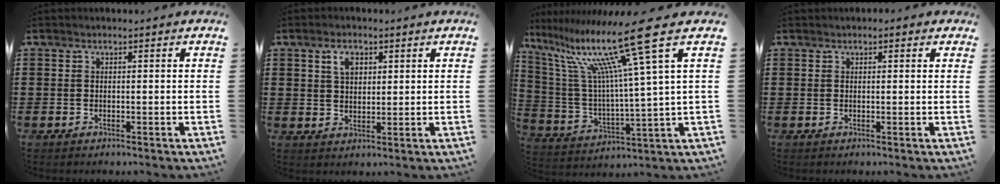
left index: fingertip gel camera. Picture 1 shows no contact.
{"total": 3.5, "force": [1.8, 2.0, 2.2], "torque": [-0.043, 0.005, 0.030]}
{"total": 17.0, "force": [10.2, 0.4, 13.6], "torque": [-0.288, -0.060, 0.151]}
{"total": 0.6, "force": [0.4, 0.4, 0.3], "torque": [-0.008, 0.004, 0.007]}